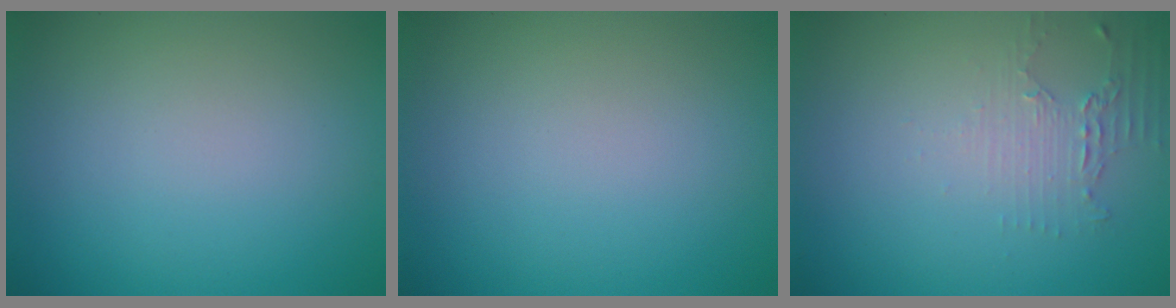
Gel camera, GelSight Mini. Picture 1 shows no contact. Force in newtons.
{"total": 0.0}
{"total": 2.2, "press": 1.6, "slide": 1.5}